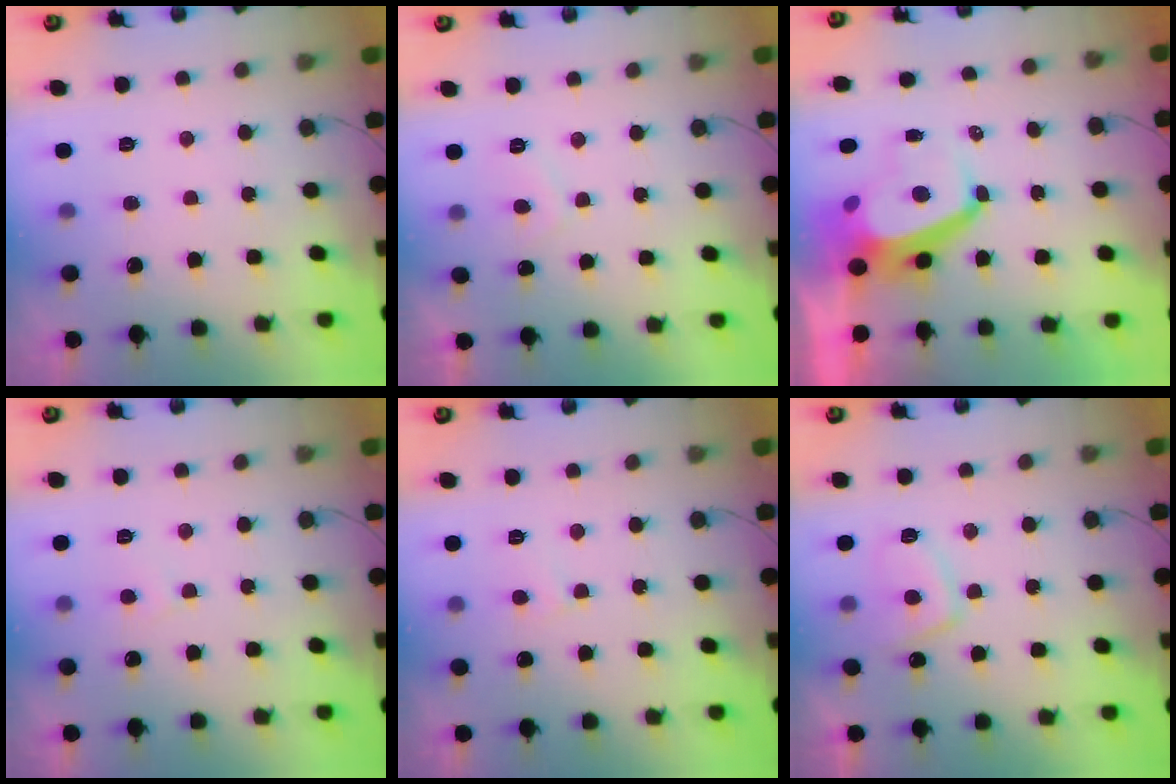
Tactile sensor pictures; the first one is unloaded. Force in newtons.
{"total": 1.6, "press": 1.4, "slide": 0.7}
{"total": 6.0, "press": 5.9, "slide": 0.9}
{"total": 2.4, "press": 2.4, "slide": 0.2}
{"total": 3.1, "press": 3.1, "slide": 0.3}
{"total": 7.8, "press": 7.7, "slide": 1.1}